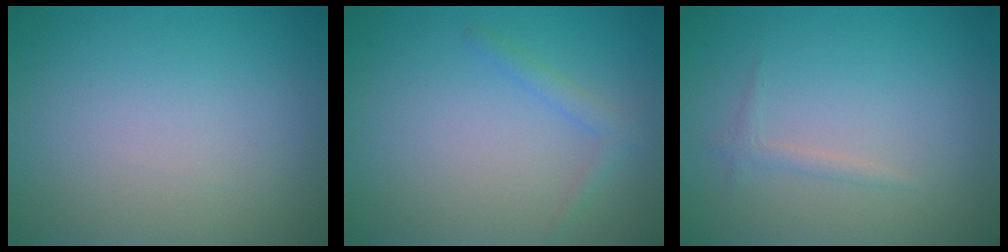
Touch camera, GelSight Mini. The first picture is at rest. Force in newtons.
{"total": 1.3, "press": 1.3, "slide": 0.1}
{"total": 0.8, "press": 0.8, "slide": 0.1}